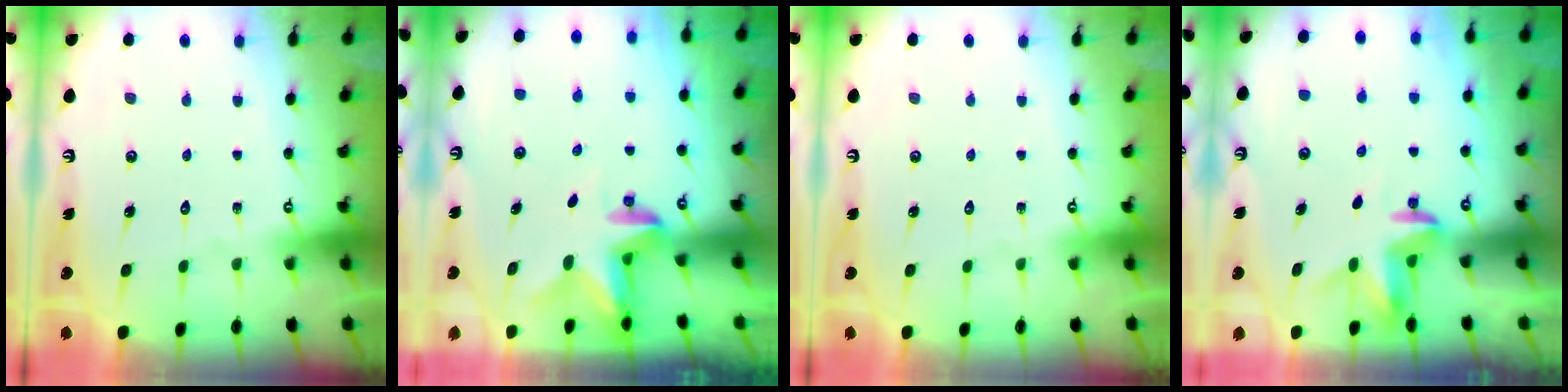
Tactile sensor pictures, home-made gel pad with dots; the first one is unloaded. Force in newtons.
{"total": 2.7, "press": 2.7, "slide": 0.5}
{"total": 0.0}
{"total": 3.5, "press": 3.5, "slide": 0.3}